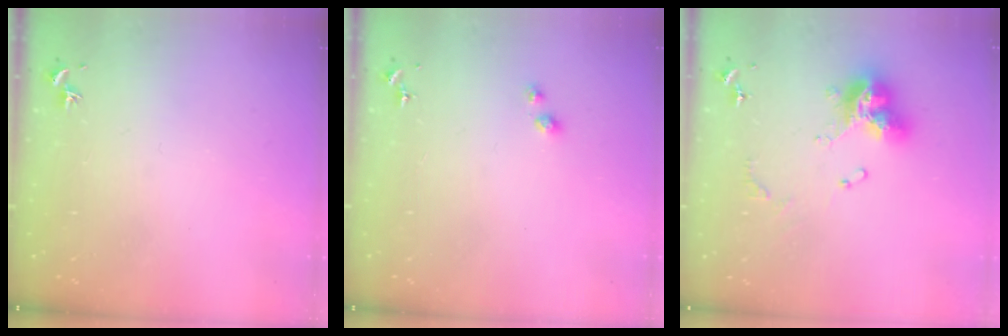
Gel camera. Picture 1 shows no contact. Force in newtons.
{"total": 3.0, "press": 3.0, "slide": 0.5}
{"total": 13.2, "press": 13.1, "slide": 1.2}